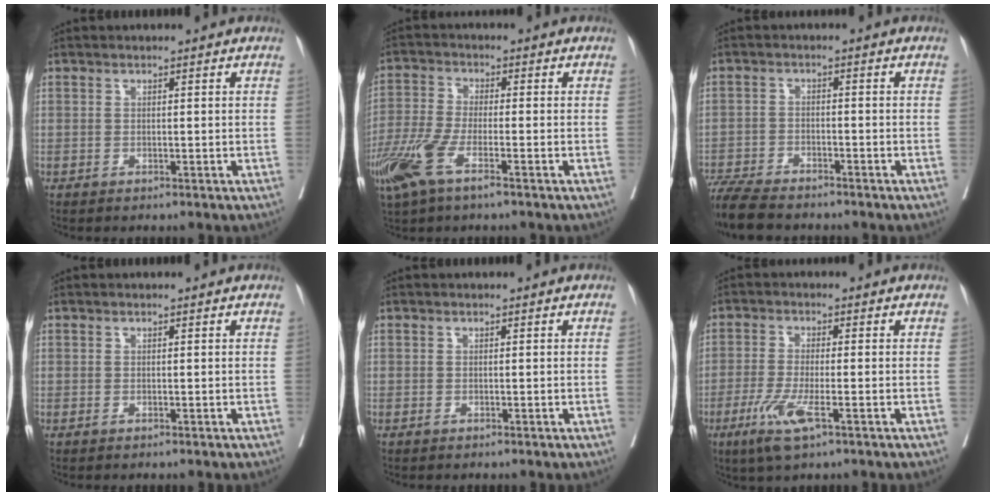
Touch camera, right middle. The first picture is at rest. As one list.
[{"total": 7.8, "force": [-4.2, 1.7, 6.4], "torque": [-0.152, -0.016, -0.085]}, {"total": 9.0, "force": [-8.0, 1.8, 3.7], "torque": [-0.062, -0.020, -0.137]}, {"total": 0.0}, {"total": 0.0}, {"total": 6.5, "force": [-3.2, 0.7, 5.6], "torque": [-0.120, -0.017, -0.060]}]